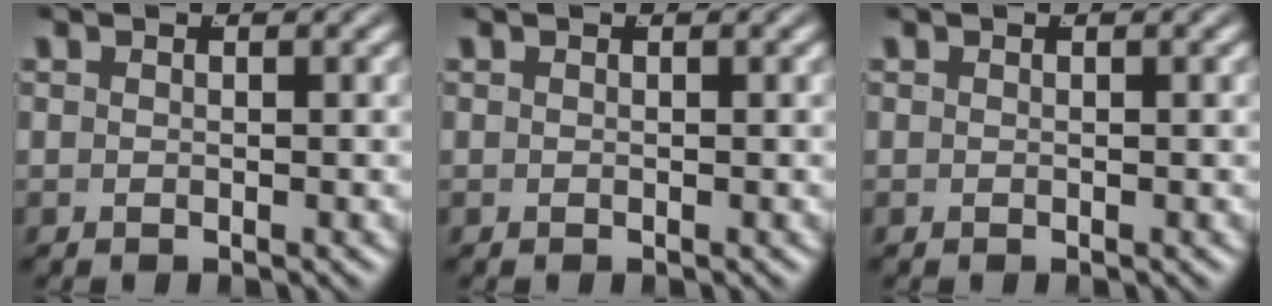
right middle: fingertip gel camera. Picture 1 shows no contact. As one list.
[{"total": 0.0}, {"total": 0.0}]